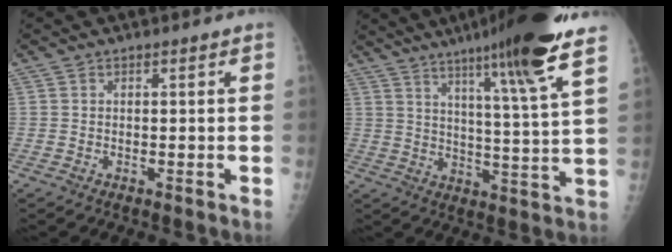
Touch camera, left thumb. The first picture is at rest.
{"total": 17.9, "force": [11.7, 0.0, 13.5], "torque": [-0.193, -0.053, 0.165]}